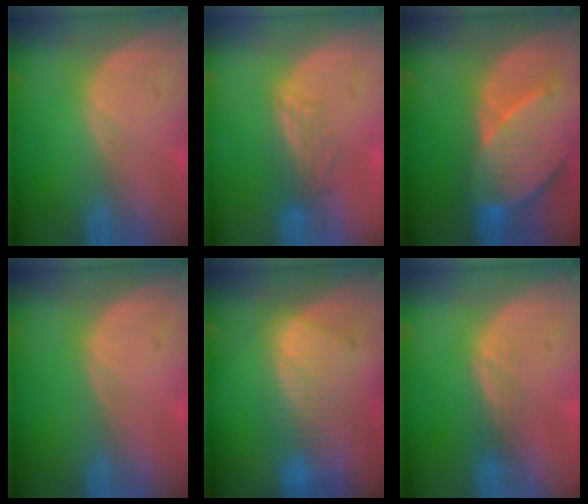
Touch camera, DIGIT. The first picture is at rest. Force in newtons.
{"total": 3.2, "press": 3.1, "slide": 0.7}
{"total": 9.9, "press": 8.9, "slide": 4.3}
{"total": 0.0}
{"total": 8.4, "press": 7.7, "slide": 3.5}
{"total": 1.8, "press": 1.7, "slide": 0.2}